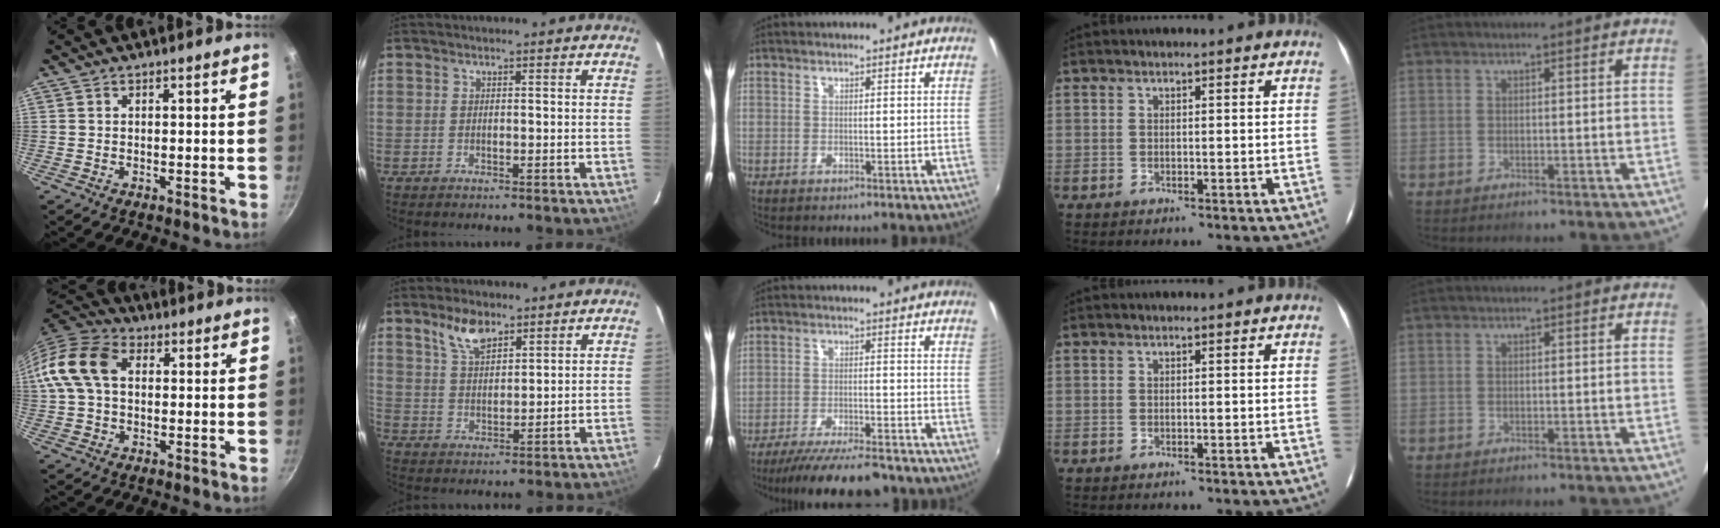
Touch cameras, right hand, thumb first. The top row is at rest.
{"thumb": {"total": 12.5, "force": [2.0, 8.6, 8.8], "torque": [-0.155, 0.025, 0.019]}, "index": {"total": 6.7, "force": [4.6, 2.9, 3.9], "torque": [-0.069, 0.005, 0.091]}, "middle": {"total": 13.4, "force": [-11.5, 2.2, 6.5], "torque": [-0.134, -0.021, -0.175]}}